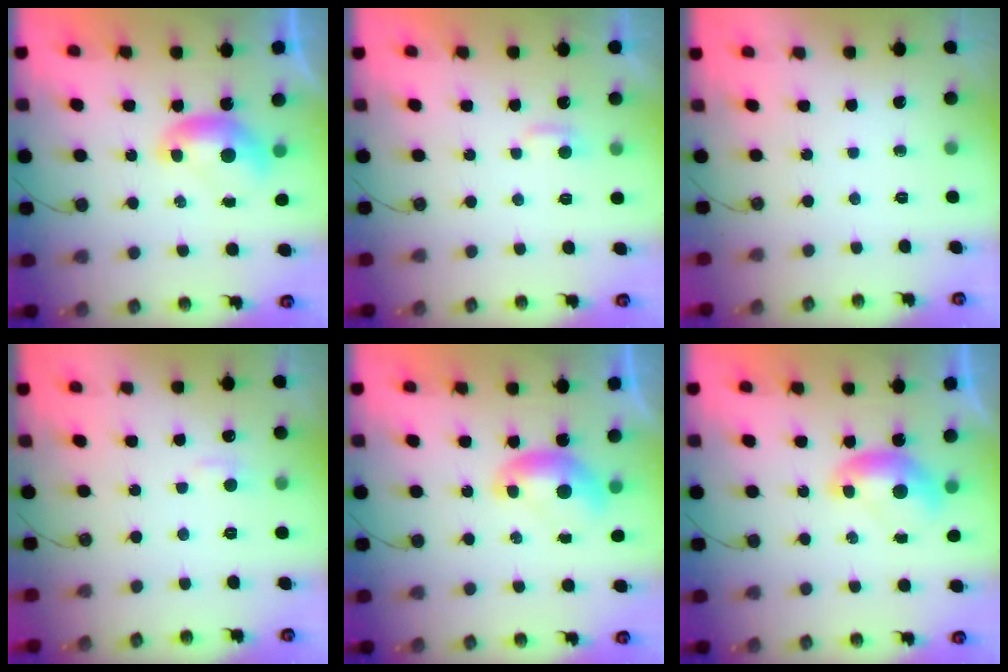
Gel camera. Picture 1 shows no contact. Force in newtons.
{"total": 2.9, "press": 2.8, "slide": 0.4}
{"total": 0.0}
{"total": 1.7, "press": 1.6, "slide": 0.6}
{"total": 0.0}
{"total": 0.0}